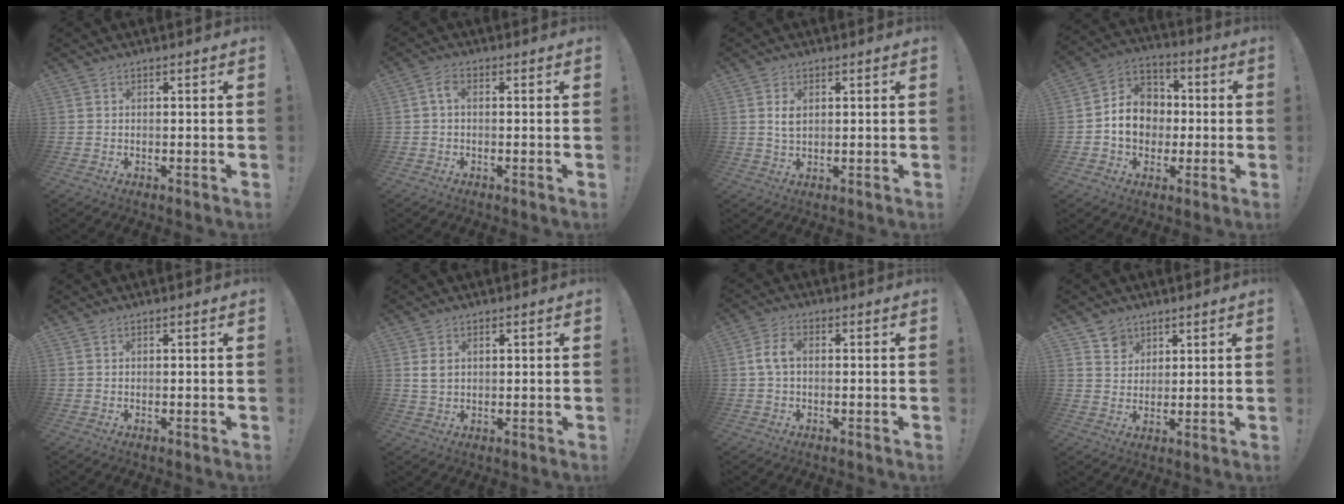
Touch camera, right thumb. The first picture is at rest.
{"total": 2.8, "force": [0.0, 1.5, 2.3], "torque": [-0.048, 0.012, 0.001]}
{"total": 3.4, "force": [1.1, 2.0, 2.5], "torque": [-0.030, -0.006, 0.014]}
{"total": 12.5, "force": [-1.6, 10.9, 5.9], "torque": [-0.083, 0.022, -0.022]}
{"total": 0.5, "force": [0.5, 0.2, 0.1], "torque": [-0.007, 0.002, 0.010]}
{"total": 3.7, "force": [1.3, 2.7, 2.2], "torque": [-0.036, 0.002, 0.024]}
{"total": 5.4, "force": [0.3, 3.2, 4.3], "torque": [-0.096, 0.013, 0.004]}
{"total": 5.9, "force": [3.9, 4.5, 0.5], "torque": [0.002, -0.032, 0.073]}